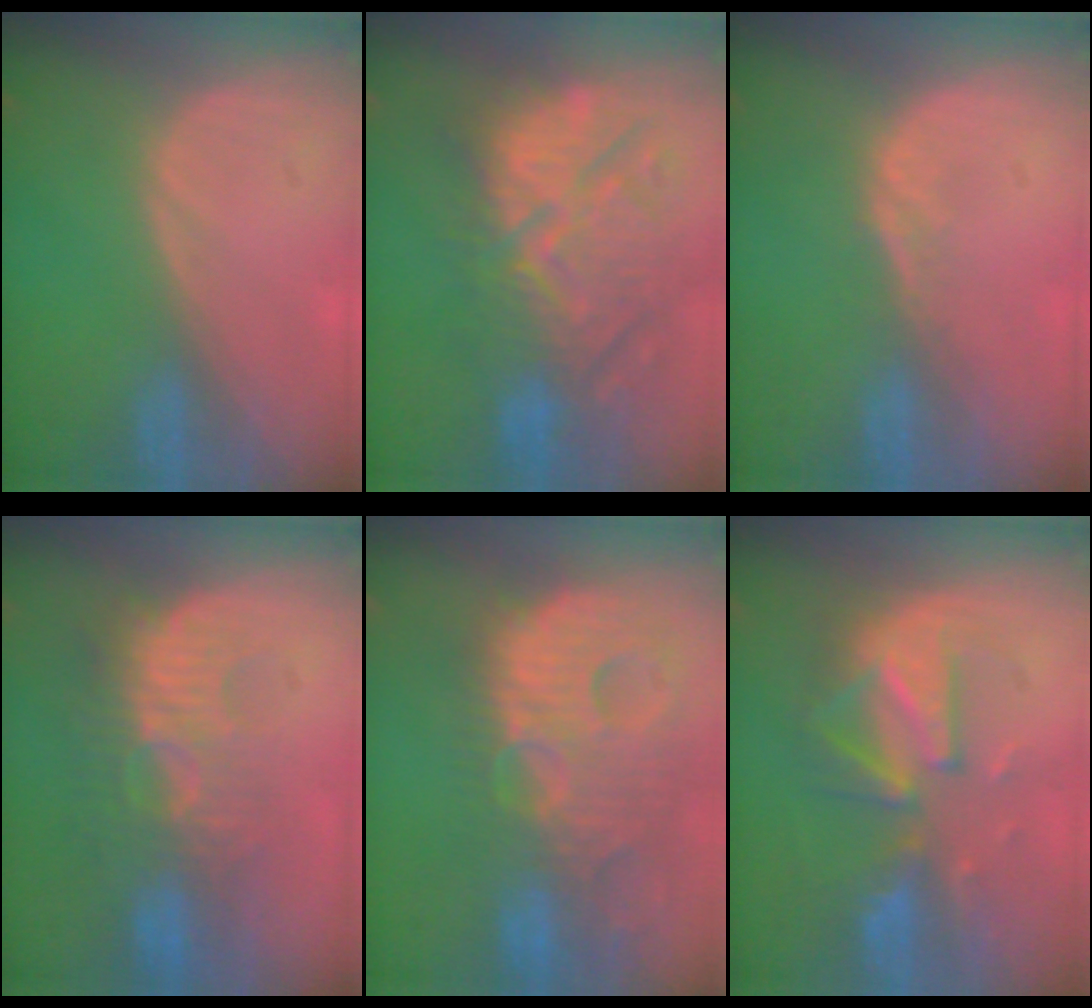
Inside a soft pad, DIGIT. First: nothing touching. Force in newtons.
{"total": 12.5, "press": 12.0, "slide": 3.6}
{"total": 1.5, "press": 1.2, "slide": 0.9}
{"total": 9.9, "press": 9.1, "slide": 3.7}
{"total": 14.4, "press": 12.4, "slide": 7.3}
{"total": 9.0, "press": 8.8, "slide": 1.7}